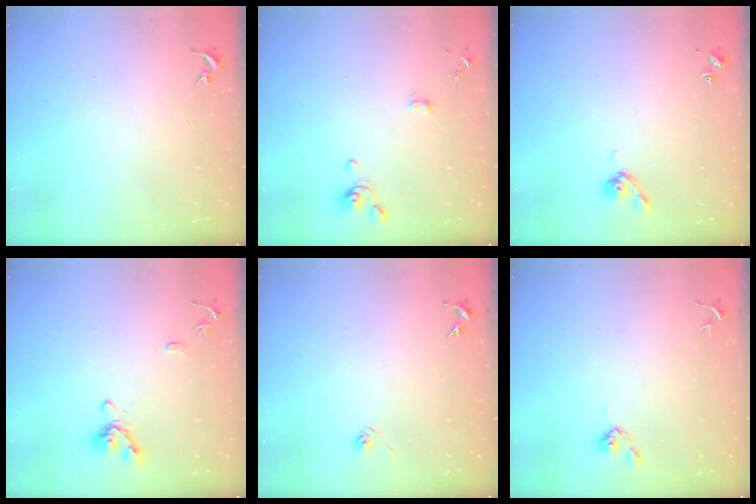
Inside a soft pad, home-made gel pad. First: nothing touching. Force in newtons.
{"total": 4.4, "press": 4.1, "slide": 1.6}
{"total": 5.7, "press": 5.6, "slide": 1.2}
{"total": 10.3, "press": 10.2, "slide": 1.5}
{"total": 3.0, "press": 2.5, "slide": 1.7}
{"total": 6.2, "press": 6.2, "slide": 0.6}